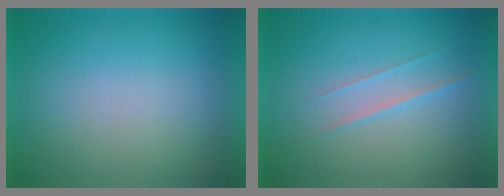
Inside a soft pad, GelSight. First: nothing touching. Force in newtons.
{"total": 1.5}